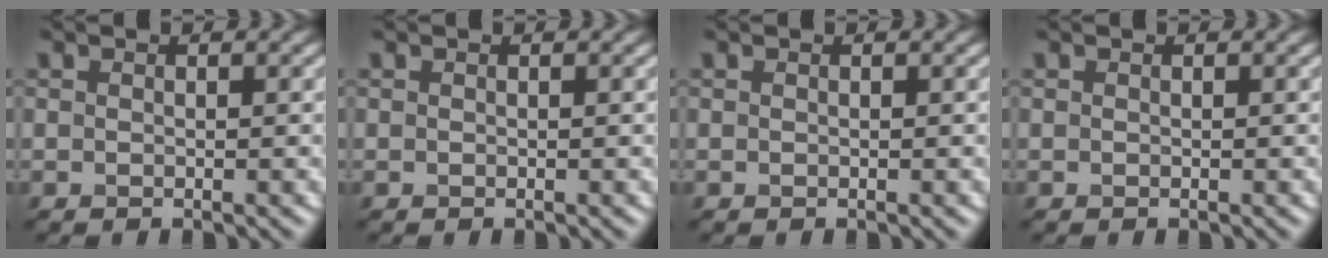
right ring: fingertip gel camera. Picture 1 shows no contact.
{"total": 0.0}
{"total": 0.0}
{"total": 0.0}